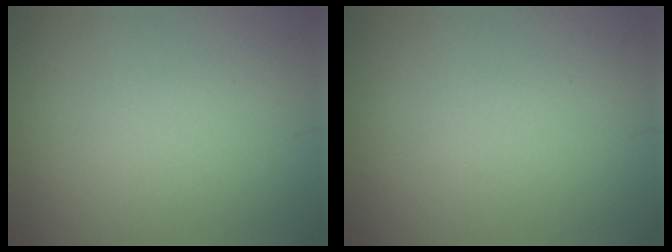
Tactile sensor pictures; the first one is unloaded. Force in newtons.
{"total": 0.0}